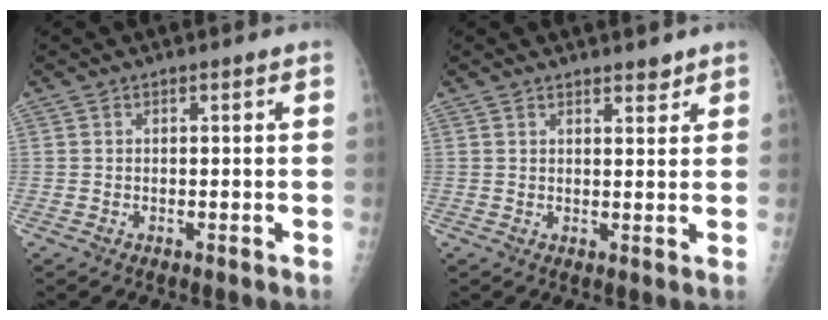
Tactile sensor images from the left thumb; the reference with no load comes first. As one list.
[{"total": 2.3, "force": [2.0, 0.8, 0.9], "torque": [-0.003, -0.015, 0.027]}]